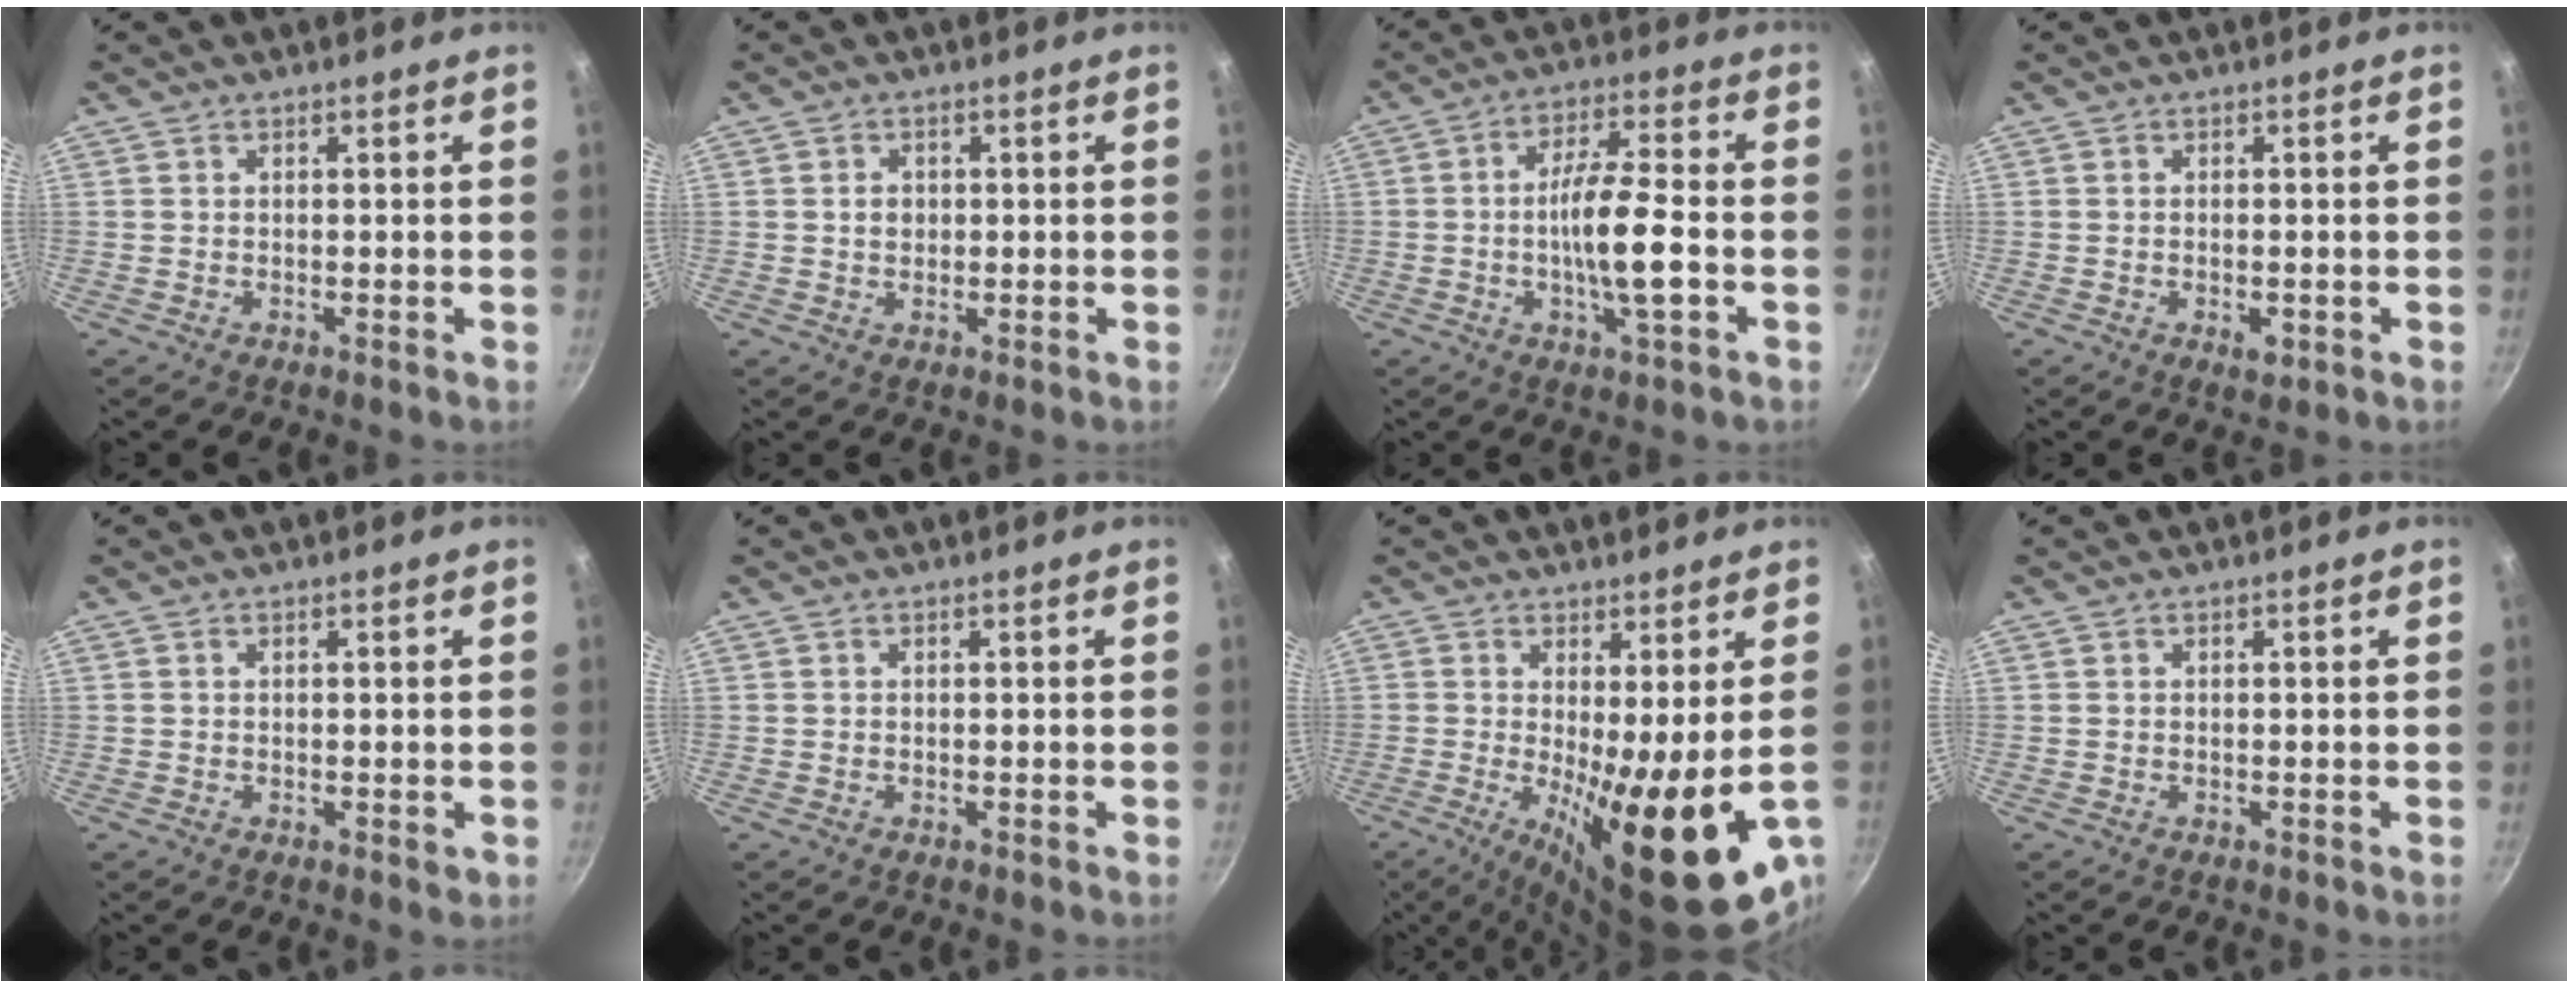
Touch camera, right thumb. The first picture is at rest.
{"total": 2.2, "force": [0.2, 1.9, 1.0], "torque": [-0.008, 0.001, 0.003]}
{"total": 10.6, "force": [-2.2, 2.6, 10.0], "torque": [-0.176, 0.022, -0.044]}
{"total": 2.5, "force": [-0.8, 1.3, 2.0], "torque": [-0.032, -0.002, -0.011]}
{"total": 1.3, "force": [0.1, 0.7, 1.0], "torque": [-0.012, 0.000, 0.002]}
{"total": 0.0}
{"total": 18.4, "force": [-3.0, 4.6, 17.6], "torque": [-0.245, -0.026, -0.028]}
{"total": 0.0}